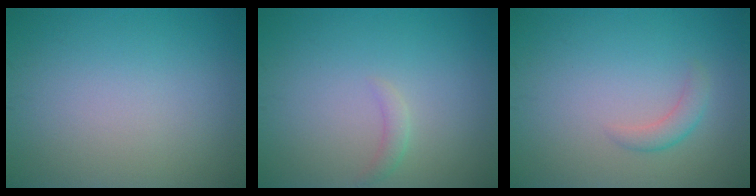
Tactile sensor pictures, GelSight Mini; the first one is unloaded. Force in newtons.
{"total": 1.0, "press": 1.0, "slide": 0.1}
{"total": 1.5, "press": 1.5, "slide": 0.1}